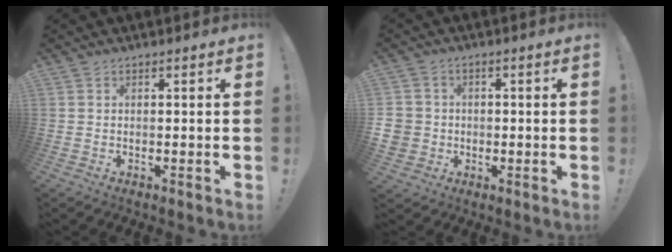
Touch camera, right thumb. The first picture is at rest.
{"total": 5.9, "force": [-0.9, 5.6, 1.7], "torque": [-0.042, 0.012, -0.016]}